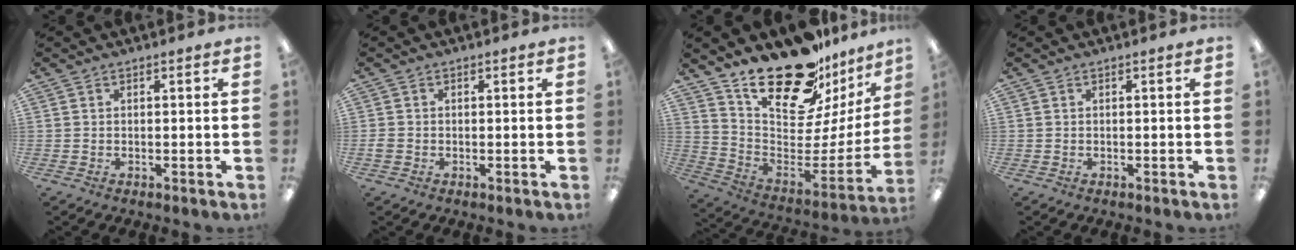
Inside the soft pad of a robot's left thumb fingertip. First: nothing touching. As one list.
[{"total": 1.4, "force": [-0.6, 1.1, 0.5], "torque": [-0.006, 0.002, -0.011]}, {"total": 23.3, "force": [18.6, 9.1, 10.7], "torque": [-0.157, -0.143, 0.324]}, {"total": 0.0}]